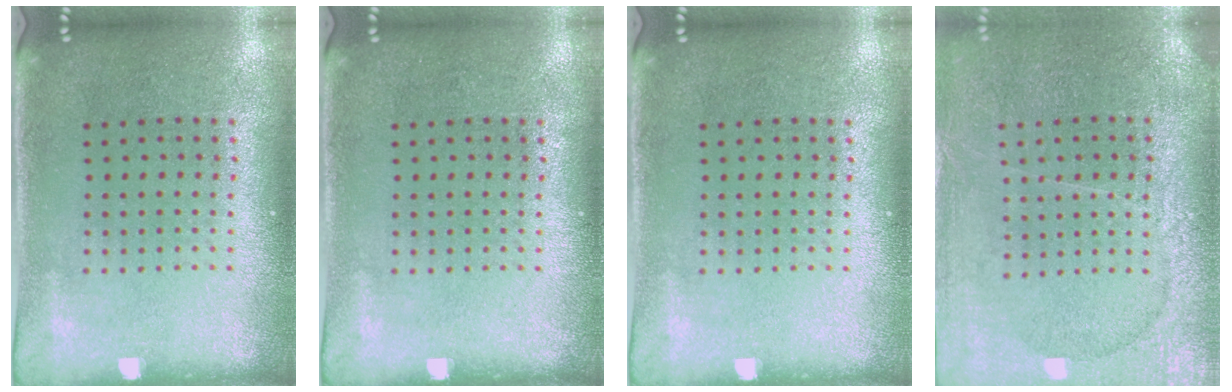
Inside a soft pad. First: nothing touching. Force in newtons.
{"total": 0.0}
{"total": 0.0}
{"total": 3.6, "press": 3.3, "slide": 1.4}